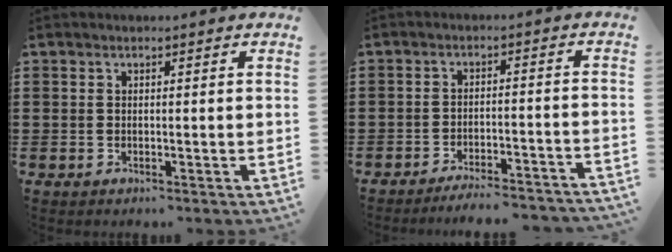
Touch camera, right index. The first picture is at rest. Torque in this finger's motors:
{"motor_torque": [0.98, 0.67, 0.29, 0.05]}